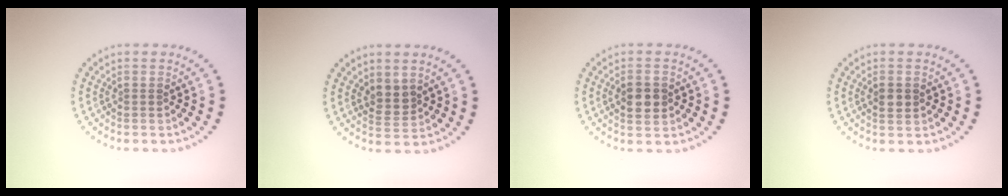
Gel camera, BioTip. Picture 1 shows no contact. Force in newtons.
{"total": 2.0, "press": 1.8, "slide": 1.0}
{"total": 2.5, "press": 2.5, "slide": 0.2}
{"total": 1.4, "press": 1.4, "slide": 0.1}